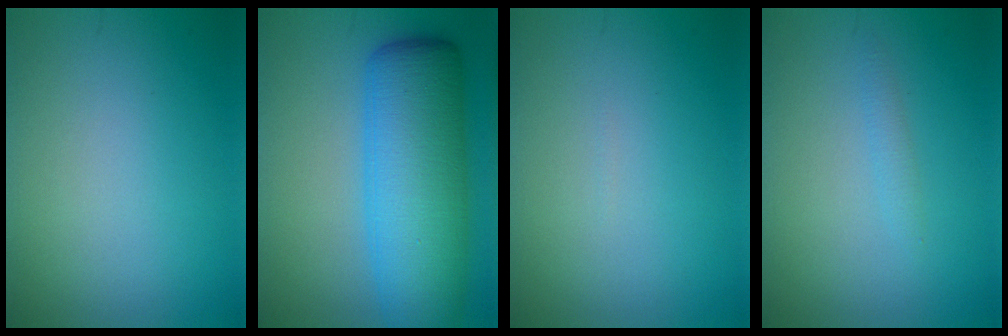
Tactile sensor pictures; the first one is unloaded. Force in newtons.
{"total": 10.5, "press": 10.5, "slide": 0.3}
{"total": 0.0}
{"total": 0.9, "press": 0.9, "slide": 0.1}